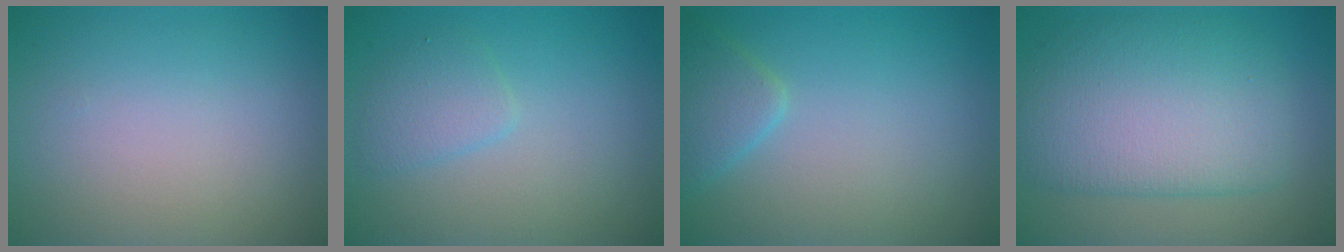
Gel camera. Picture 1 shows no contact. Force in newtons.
{"total": 1.9, "press": 1.9, "slide": 0.0}
{"total": 2.3, "press": 2.3, "slide": 0.1}
{"total": 7.9, "press": 7.8, "slide": 0.3}